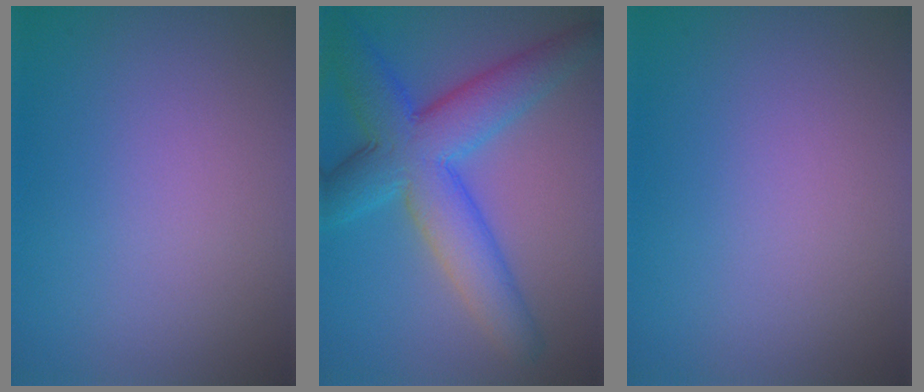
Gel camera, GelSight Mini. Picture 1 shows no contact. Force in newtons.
{"total": 8.9, "press": 8.9, "slide": 0.1}
{"total": 0.0}